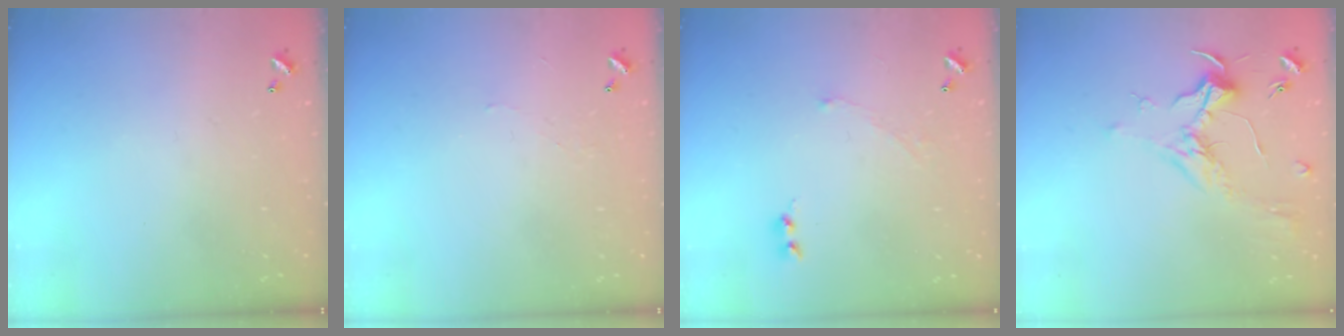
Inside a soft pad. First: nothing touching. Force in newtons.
{"total": 2.1, "press": 2.1, "slide": 0.6}
{"total": 2.1, "press": 2.0, "slide": 0.7}
{"total": 1.8, "press": 1.6, "slide": 0.7}